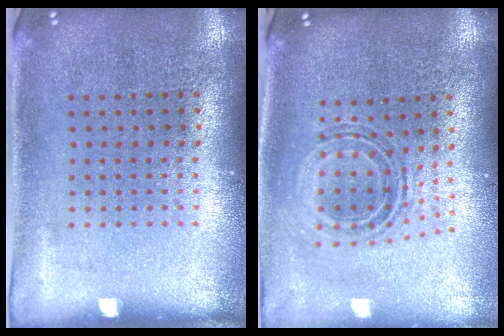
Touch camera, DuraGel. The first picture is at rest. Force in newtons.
{"total": 0.7, "press": 0.7, "slide": 0.2}